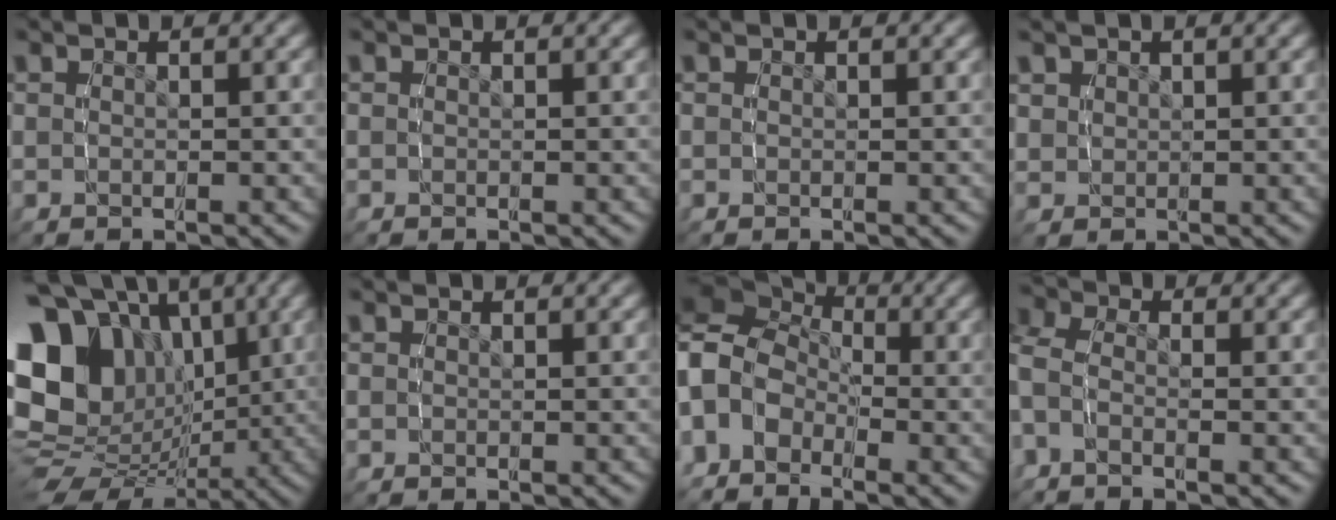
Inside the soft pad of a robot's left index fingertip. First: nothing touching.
{"total": 0.0}
{"total": 0.0}
{"total": 1.9, "force": [1.1, 1.4, 0.7], "torque": [-0.023, -0.010, 0.032]}
{"total": 19.6, "force": [0.1, 15.8, 11.6], "torque": [-0.233, -0.043, 0.010]}
{"total": 0.0}
{"total": 9.8, "force": [0.1, 8.6, 4.7], "torque": [-0.120, -0.019, -0.009]}
{"total": 4.6, "force": [-0.6, 3.5, 2.9], "torque": [-0.077, -0.002, -0.020]}